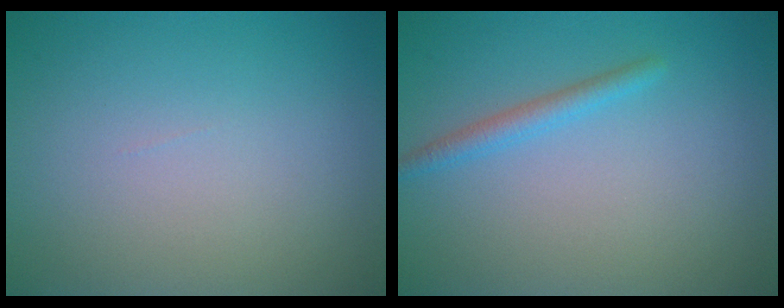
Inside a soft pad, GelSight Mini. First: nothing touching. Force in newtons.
{"total": 1.6, "press": 1.6, "slide": 0.1}